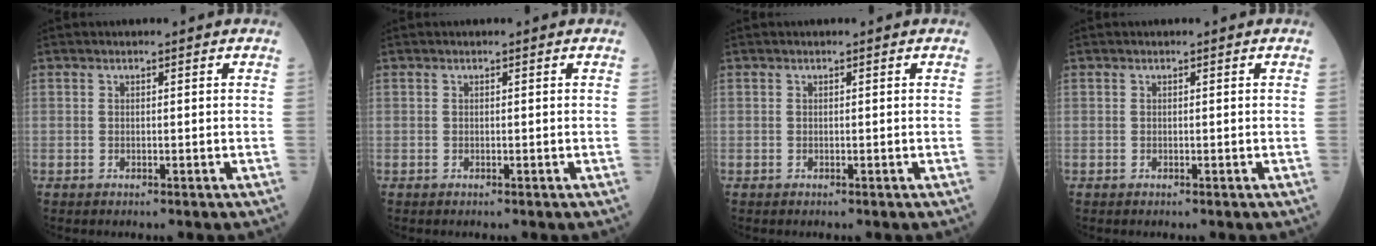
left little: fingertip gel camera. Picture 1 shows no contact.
{"total": 0.0}
{"total": 0.0}
{"total": 0.0}